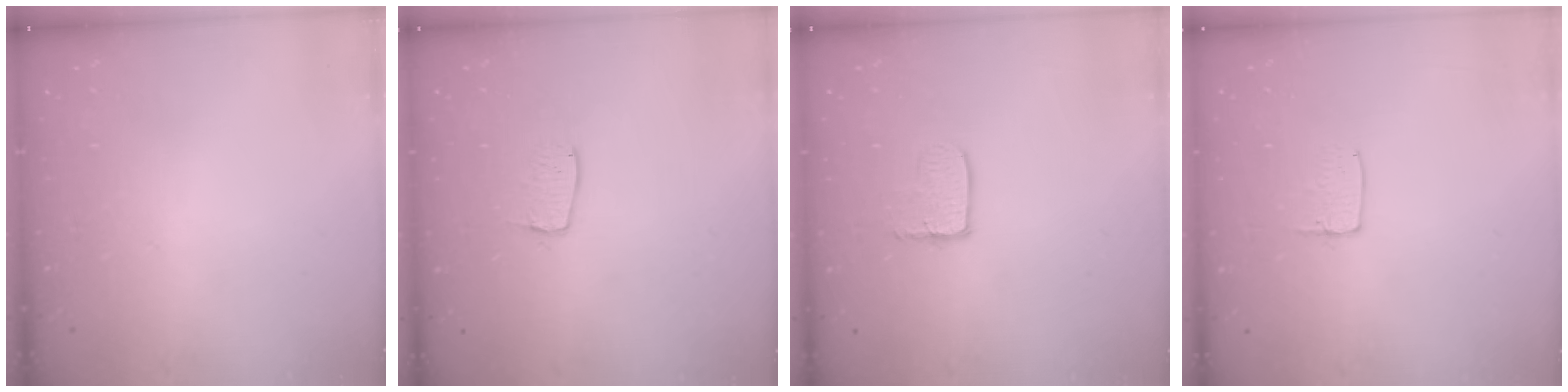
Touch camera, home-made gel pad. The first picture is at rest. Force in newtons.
{"total": 6.6, "press": 6.5, "slide": 0.5}
{"total": 5.5, "press": 5.5, "slide": 0.4}
{"total": 3.6, "press": 3.6, "slide": 0.3}